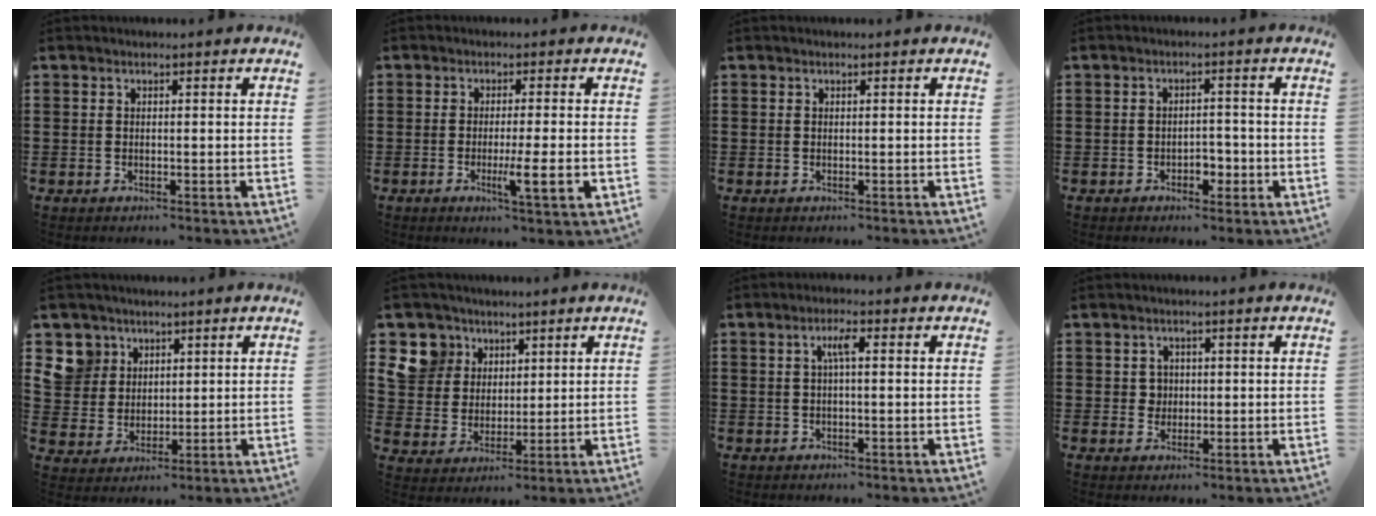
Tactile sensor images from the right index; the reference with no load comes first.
{"total": 5.9, "force": [-1.8, 0.1, 5.6], "torque": [-0.090, -0.014, -0.028]}
{"total": 0.0}
{"total": 3.0, "force": [-1.5, 1.8, 1.8], "torque": [-0.035, 0.003, -0.031]}
{"total": 6.9, "force": [3.2, 6.1, 0.9], "torque": [-0.055, 0.003, 0.062]}
{"total": 8.7, "force": [4.0, 7.6, 1.5], "torque": [-0.083, -0.004, 0.078]}
{"total": 2.9, "force": [0.5, 0.5, 2.8], "torque": [-0.056, 0.007, 0.005]}
{"total": 2.0, "force": [0.3, 1.9, 0.6], "torque": [-0.019, 0.010, 0.004]}